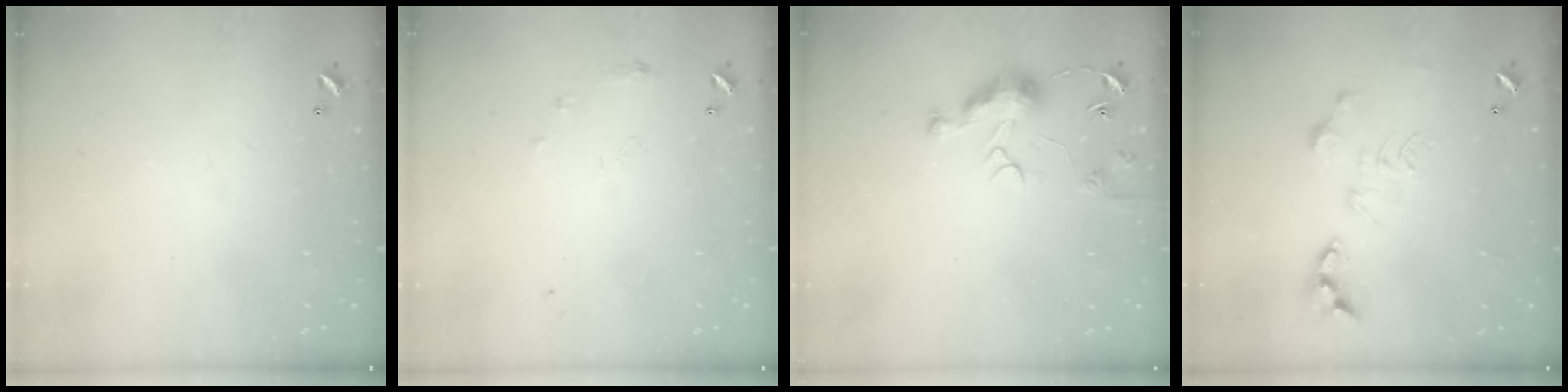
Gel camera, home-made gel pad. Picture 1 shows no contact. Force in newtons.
{"total": 6.0, "press": 5.9, "slide": 0.8}
{"total": 7.0, "press": 7.0, "slide": 0.7}
{"total": 0.0}